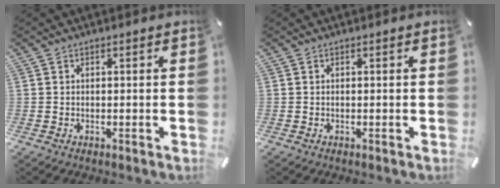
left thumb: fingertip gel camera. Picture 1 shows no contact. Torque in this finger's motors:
{"motor_torque": [-0.24, -0.28, 0.09, 0.03, 0.00]}